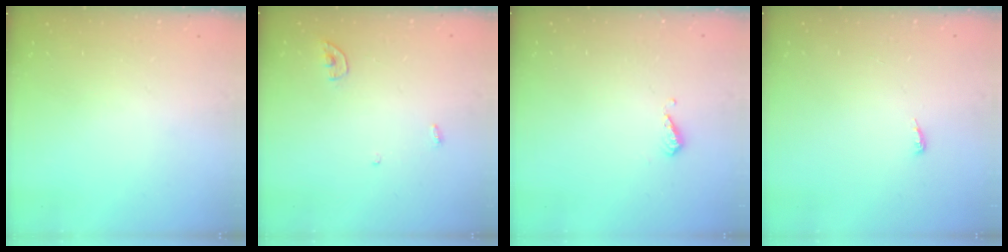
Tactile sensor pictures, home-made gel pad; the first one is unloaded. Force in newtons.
{"total": 3.8, "press": 3.8, "slide": 0.3}
{"total": 4.6, "press": 4.5, "slide": 0.9}
{"total": 4.6, "press": 4.5, "slide": 0.9}